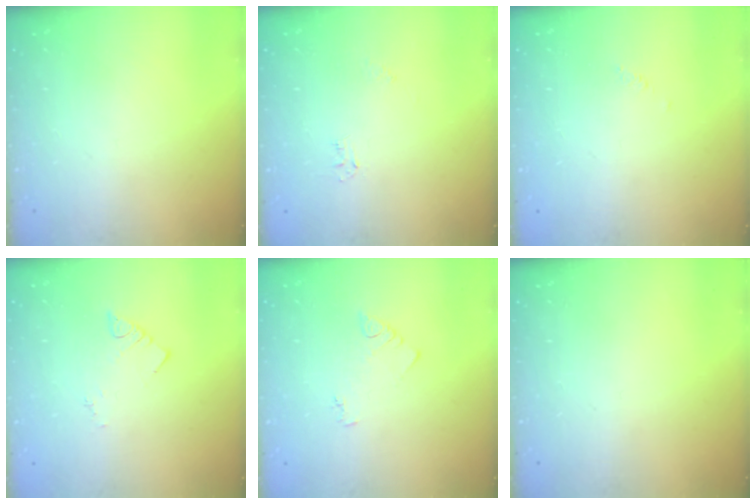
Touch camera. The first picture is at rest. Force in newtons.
{"total": 2.7, "press": 2.7, "slide": 0.4}
{"total": 2.8, "press": 2.7, "slide": 0.3}
{"total": 1.8, "press": 1.8, "slide": 0.3}
{"total": 2.9, "press": 2.9, "slide": 0.3}
{"total": 0.0}